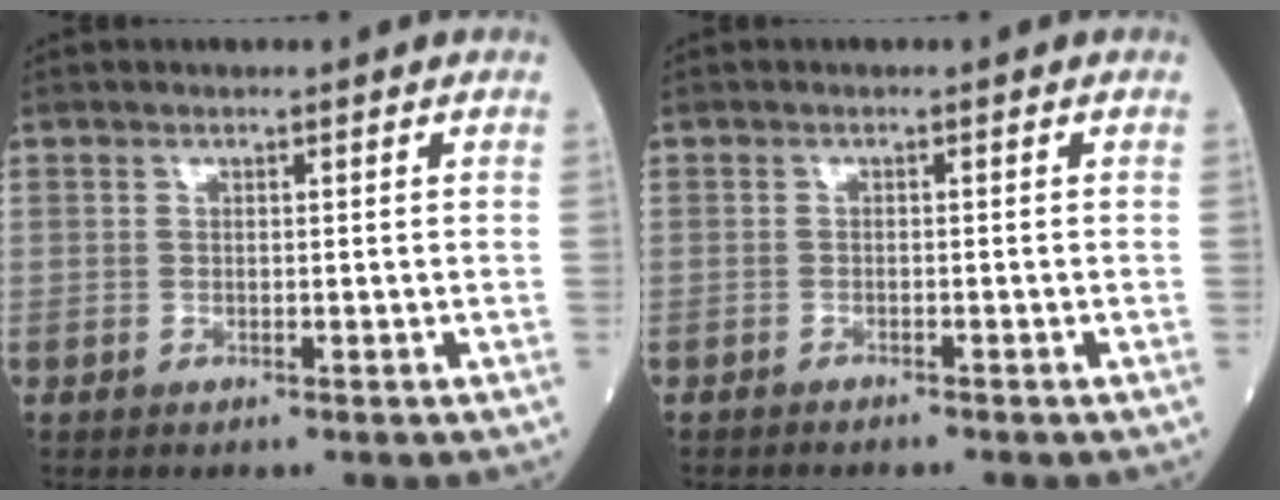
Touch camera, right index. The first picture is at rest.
{"total": 1.7, "force": [-1.6, 0.0, 0.6], "torque": [-0.010, 0.000, -0.019]}